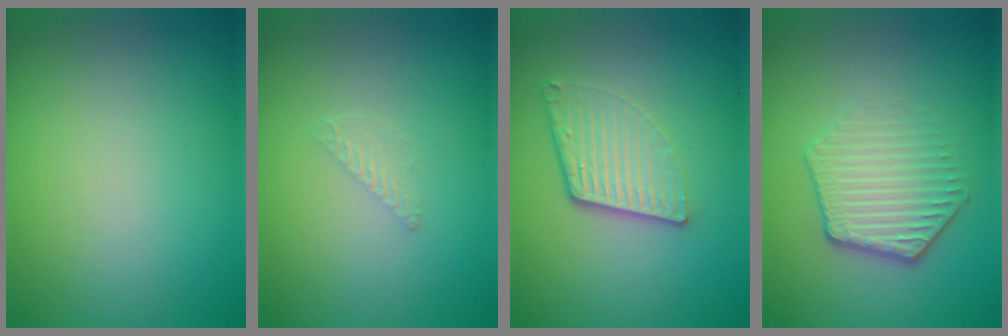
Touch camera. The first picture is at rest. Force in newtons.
{"total": 0.8, "press": 0.8, "slide": 0.0}
{"total": 4.4, "press": 2.9, "slide": 3.3}
{"total": 4.1, "press": 3.2, "slide": 2.6}